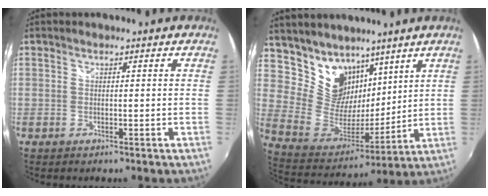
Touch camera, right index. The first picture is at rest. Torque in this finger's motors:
{"motor_torque": [0.07, 0.40, 0.11, 0.01]}